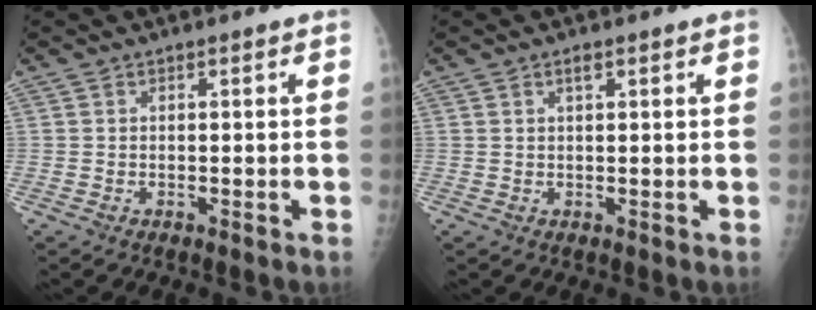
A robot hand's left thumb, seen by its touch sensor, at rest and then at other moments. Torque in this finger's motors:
{"motor_torque": [0.05, -0.26, 0.03, -0.12, 0.03]}